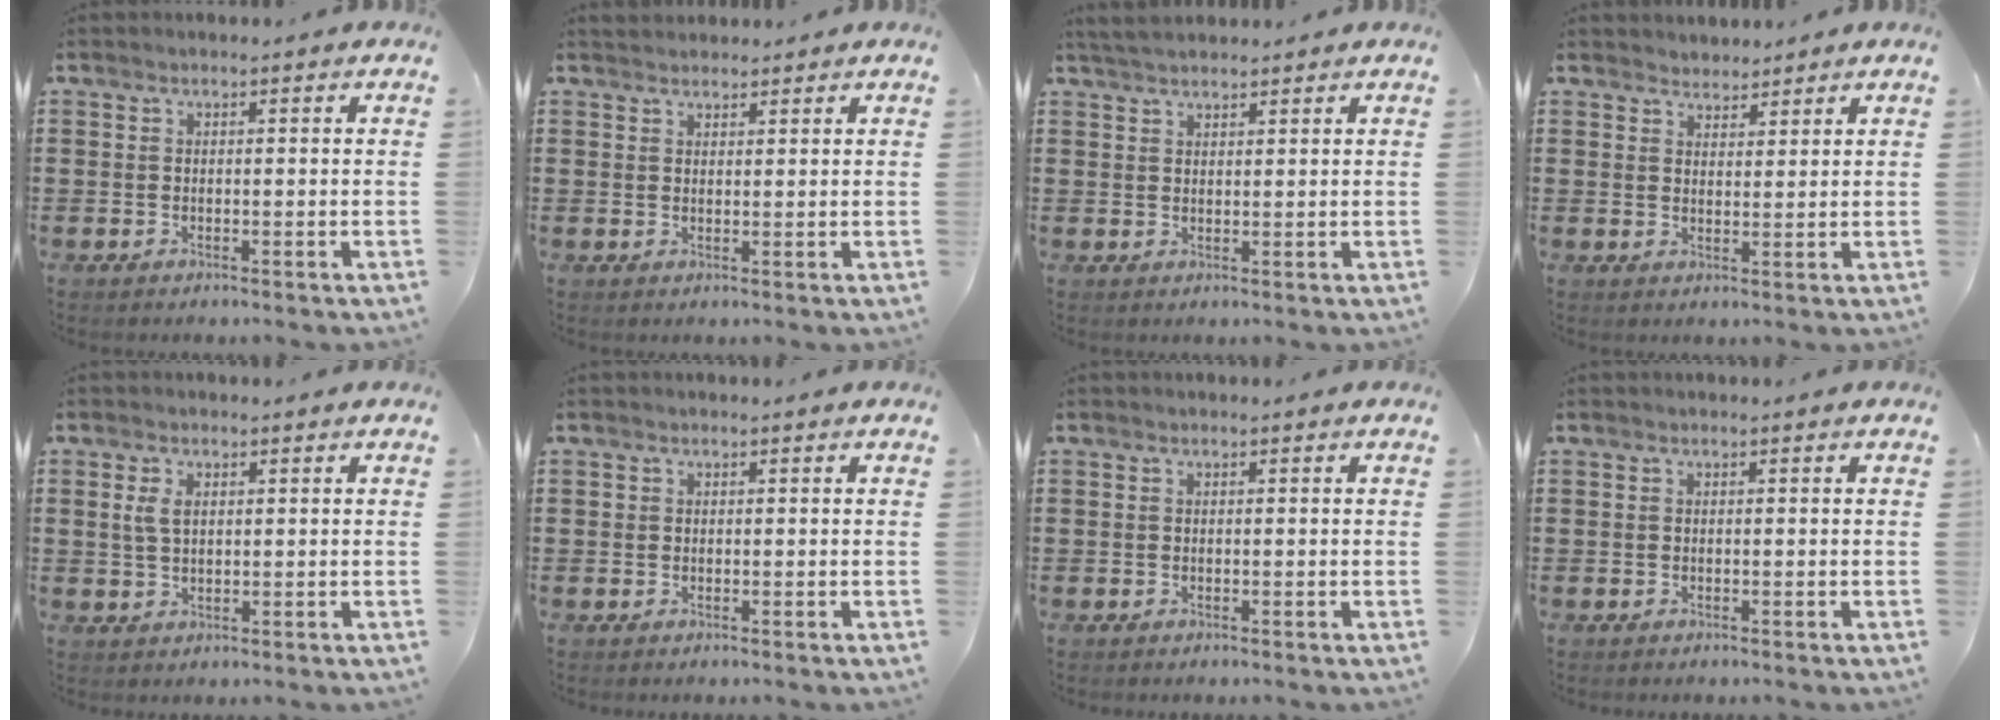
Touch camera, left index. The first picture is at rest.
{"total": 1.6, "force": [1.5, 0.5, 0.0], "torque": [-0.003, 0.002, 0.031]}
{"total": 2.9, "force": [2.7, 0.6, 1.0], "torque": [-0.026, 0.002, 0.052]}
{"total": 2.4, "force": [2.3, 0.7, -0.5], "torque": [0.001, 0.000, 0.044]}
{"total": 2.9, "force": [0.9, 1.6, 2.3], "torque": [-0.052, 0.008, 0.015]}
{"total": 0.6, "force": [0.1, 0.6, 0.1], "torque": [-0.004, 0.005, 0.002]}
{"total": 0.0}
{"total": 0.0}